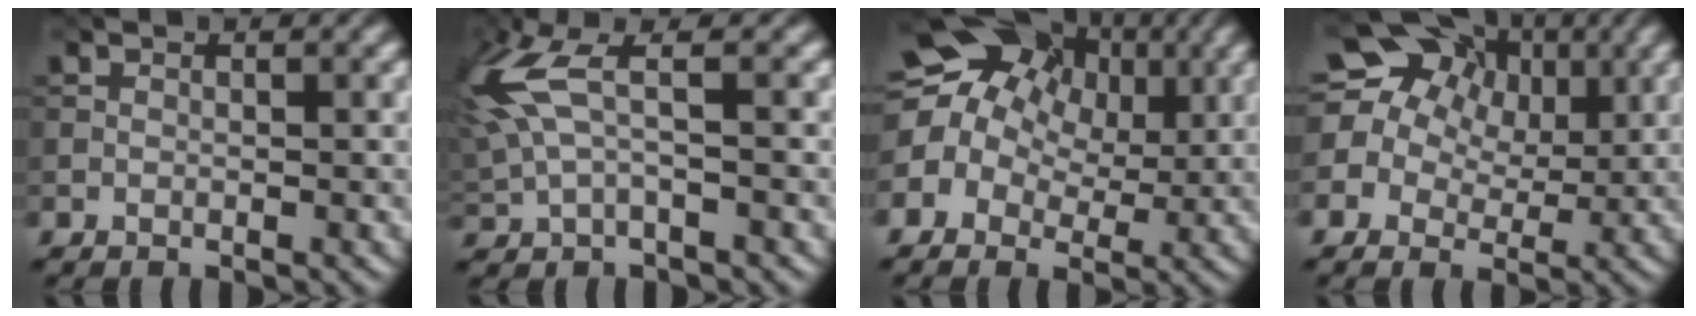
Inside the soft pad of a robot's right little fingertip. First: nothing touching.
{"total": 5.5, "force": [1.4, 1.7, 5.1], "torque": [-0.144, 0.007, 0.027]}
{"total": 14.2, "force": [3.9, 11.7, 7.1], "torque": [-0.148, 0.046, 0.038]}
{"total": 14.6, "force": [5.6, 11.7, 6.7], "torque": [-0.149, 0.044, 0.084]}